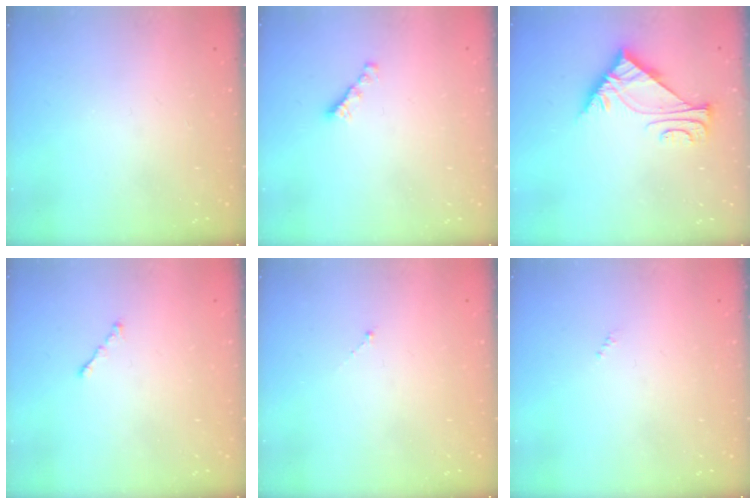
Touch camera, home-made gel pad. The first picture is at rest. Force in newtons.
{"total": 2.8, "press": 2.7, "slide": 0.7}
{"total": 6.6, "press": 6.6, "slide": 0.2}
{"total": 0.7, "press": 0.5, "slide": 0.5}
{"total": 0.0}
{"total": 0.0}